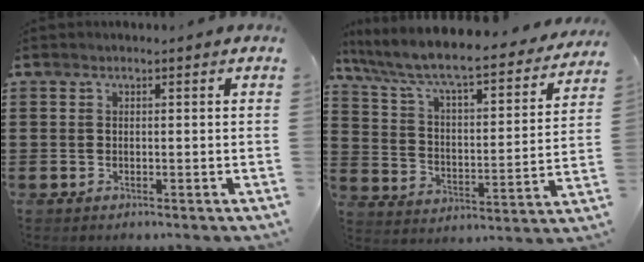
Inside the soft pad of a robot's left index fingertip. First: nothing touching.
{"total": 7.1, "force": [6.1, 0.6, 3.6], "torque": [-0.098, -0.049, 0.094]}